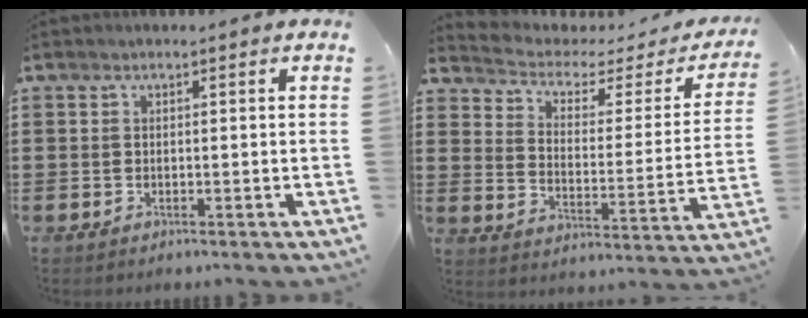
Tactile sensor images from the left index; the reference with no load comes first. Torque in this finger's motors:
{"motor_torque": [2.14, 0.00, 0.05, -0.01]}